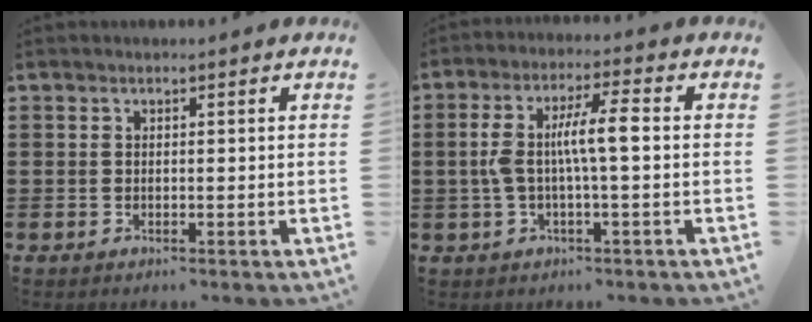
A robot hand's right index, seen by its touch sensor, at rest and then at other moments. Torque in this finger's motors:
{"motor_torque": [1.30, 0.09, 0.43, 0.13]}